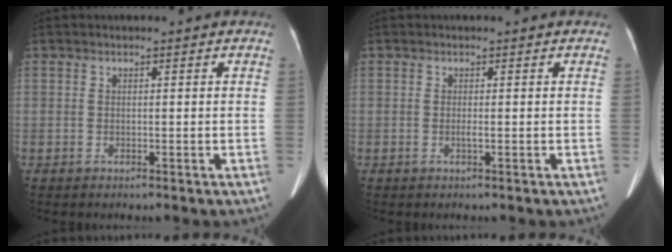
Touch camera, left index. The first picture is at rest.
{"total": 0.6, "force": [-0.2, 0.0, 0.5], "torque": [-0.013, 0.000, -0.003]}